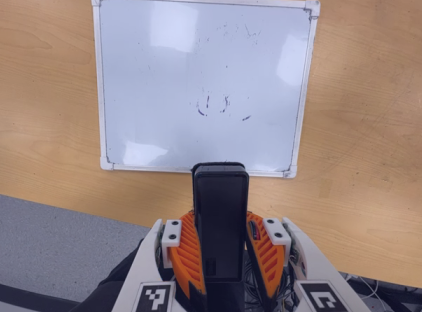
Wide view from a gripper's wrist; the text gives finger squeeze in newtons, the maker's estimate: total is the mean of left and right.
{"total": 9.6, "left": 7.8, "right": 11.3}